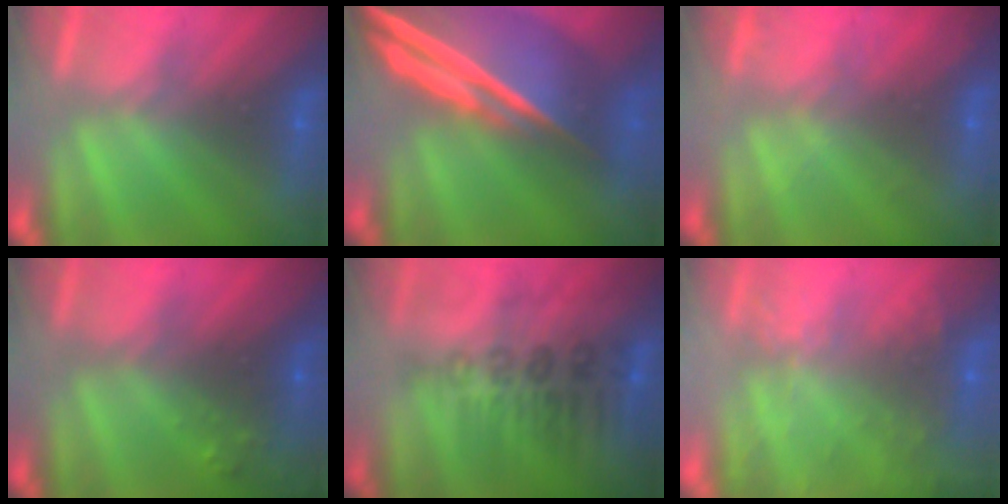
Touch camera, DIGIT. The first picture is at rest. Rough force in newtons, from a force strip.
{"total": 7.5}
{"total": 2.1}
{"total": 7.7}
{"total": 2.9}
{"total": 9.2}